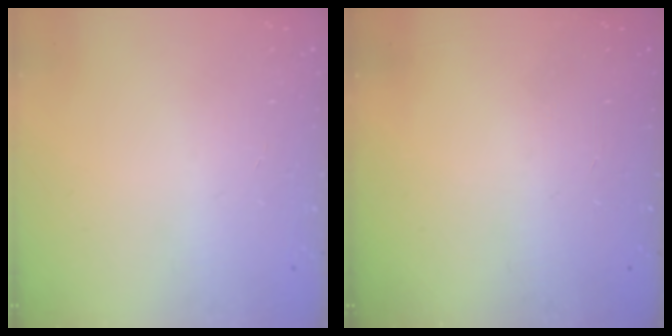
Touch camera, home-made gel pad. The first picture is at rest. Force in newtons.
{"total": 0.0}